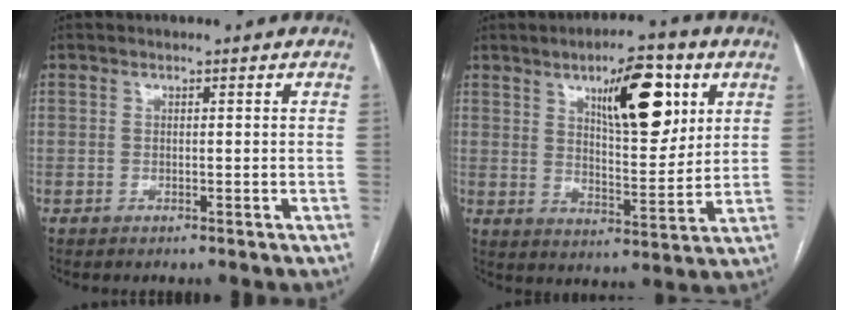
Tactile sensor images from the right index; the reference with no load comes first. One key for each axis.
{"total": 13.1, "fx": 5.9, "fy": 4.0, "fz": 11.0, "tx": -0.166, "ty": 0.006, "tz": 0.095}